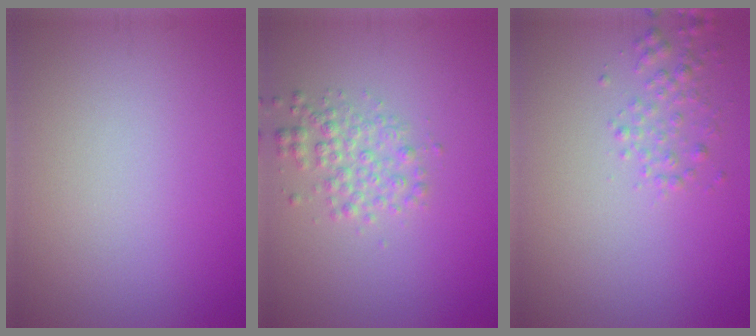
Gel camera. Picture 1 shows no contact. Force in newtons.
{"total": 2.5, "press": 2.5, "slide": 0.0}
{"total": 1.8, "press": 1.8, "slide": 0.1}